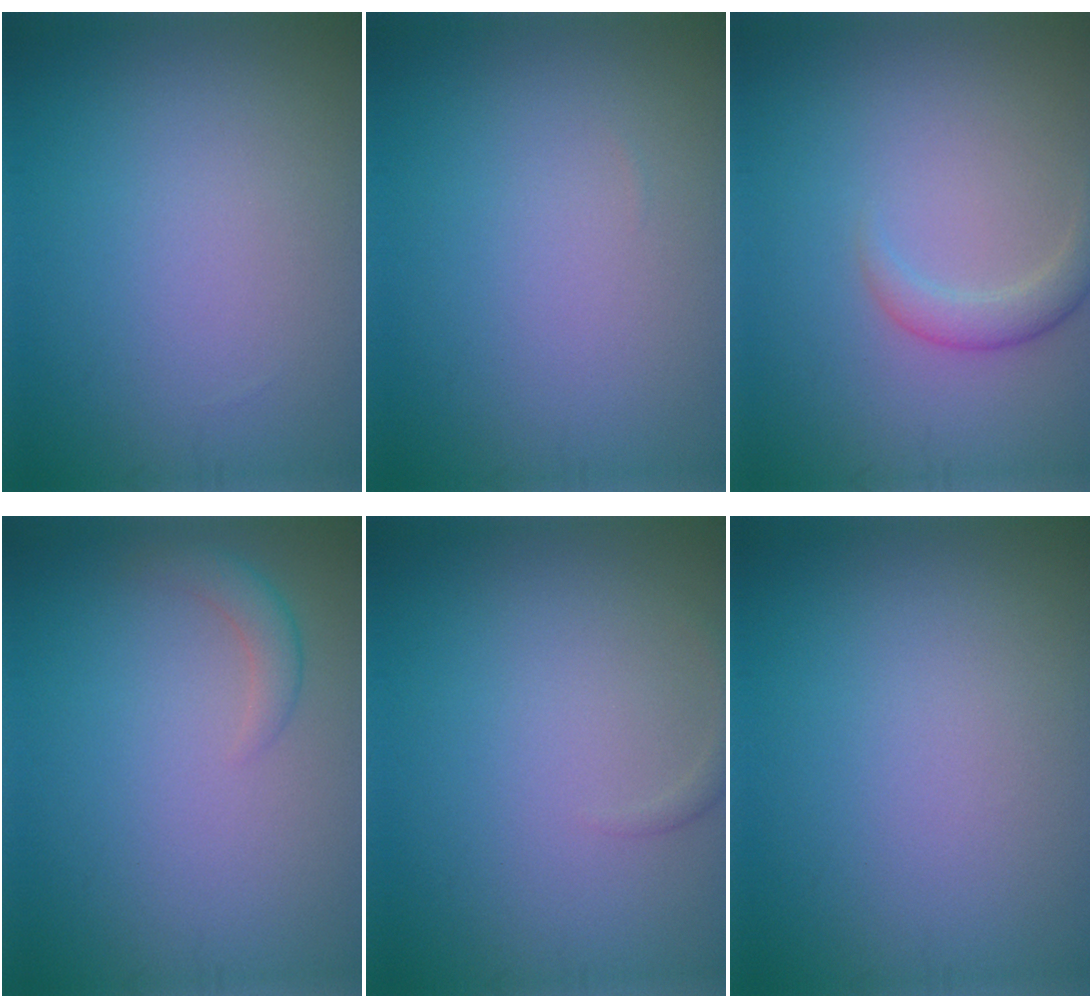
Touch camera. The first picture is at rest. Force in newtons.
{"total": 0.0}
{"total": 2.0, "press": 2.0, "slide": 0.1}
{"total": 1.6, "press": 1.6, "slide": 0.1}
{"total": 0.7, "press": 0.7, "slide": 0.0}
{"total": 0.0}